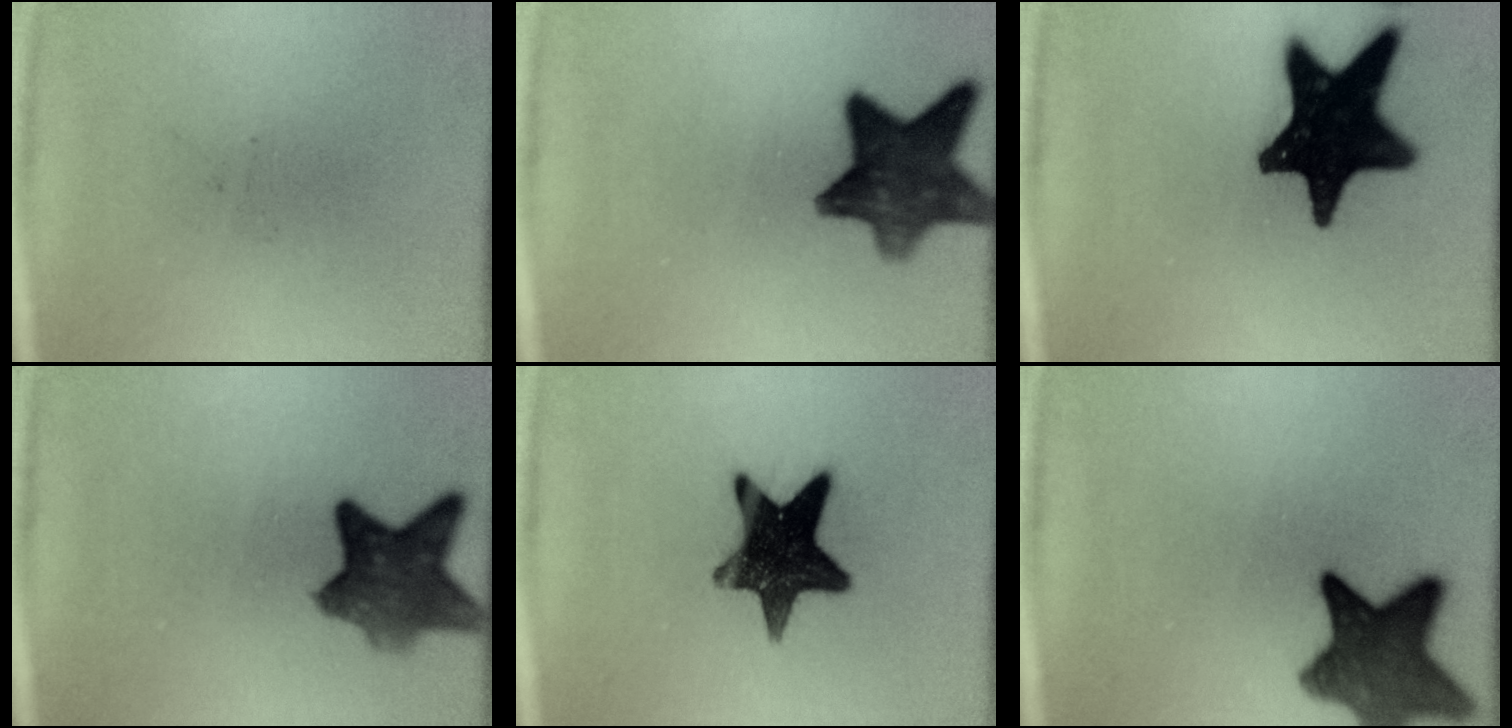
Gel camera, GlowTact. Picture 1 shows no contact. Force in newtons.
{"total": 11.0}
{"total": 19.6}
{"total": 8.3}
{"total": 14.5}
{"total": 11.5}